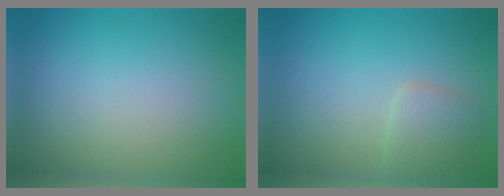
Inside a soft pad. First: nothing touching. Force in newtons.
{"total": 1.8, "press": 1.8, "slide": 0.0}